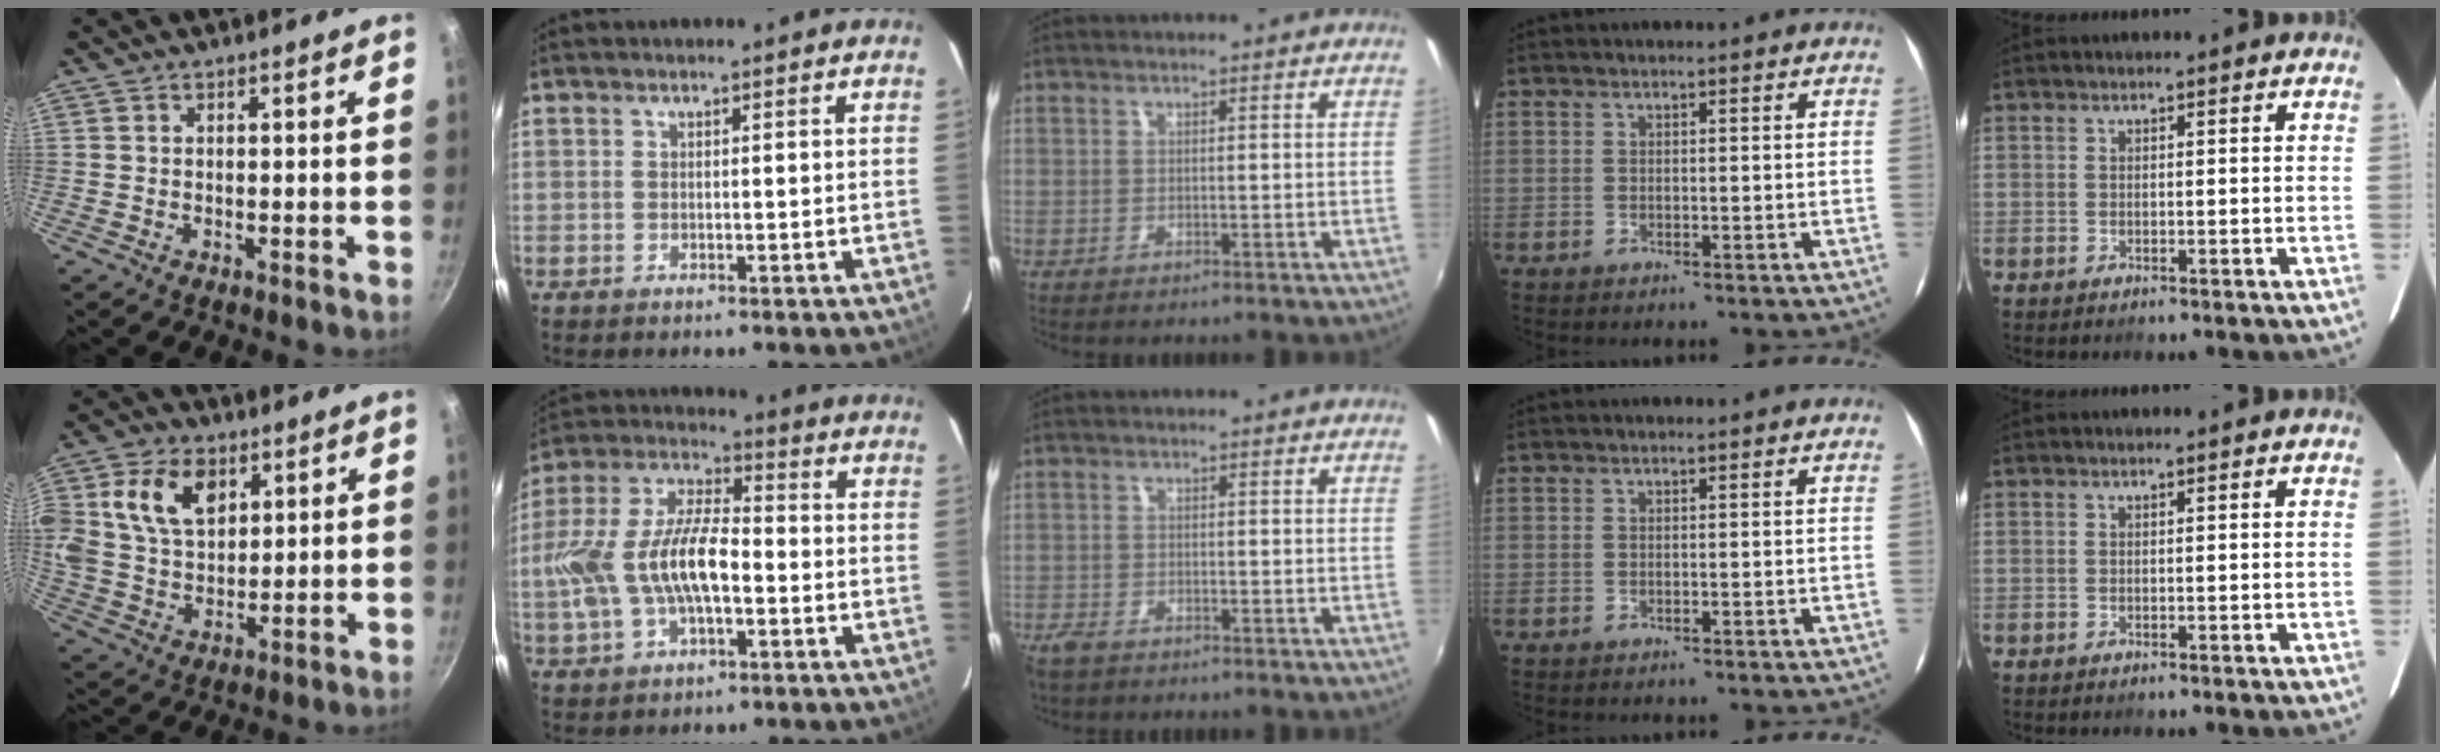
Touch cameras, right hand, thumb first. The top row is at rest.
{"thumb": {"total": 15.5, "force": [5.4, 10.6, 9.8], "torque": [-0.178, 0.002, 0.099]}, "index": {"total": 16.0, "force": [-3.1, 7.7, 13.7], "torque": [-0.288, 0.010, -0.057]}, "middle": {"total": 2.8, "force": [-2.2, 1.3, 1.1], "torque": [-0.031, -0.007, -0.046]}}